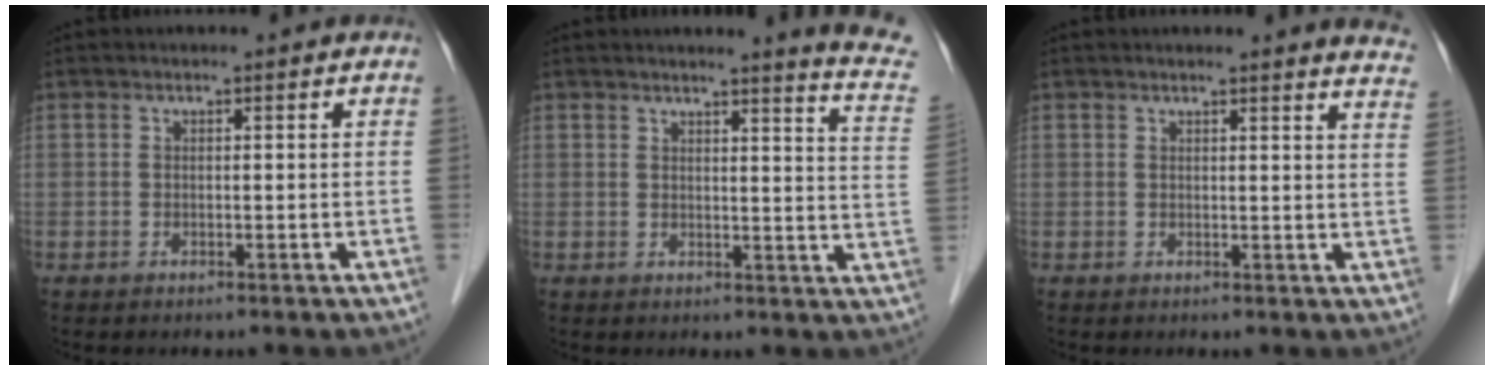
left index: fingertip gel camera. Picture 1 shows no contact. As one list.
[{"total": 8.9, "force": [8.3, -1.1, 3.2], "torque": [-0.036, -0.066, 0.069]}, {"total": 8.3, "force": [8.0, 0.1, 2.1], "torque": [-0.009, -0.045, 0.056]}]